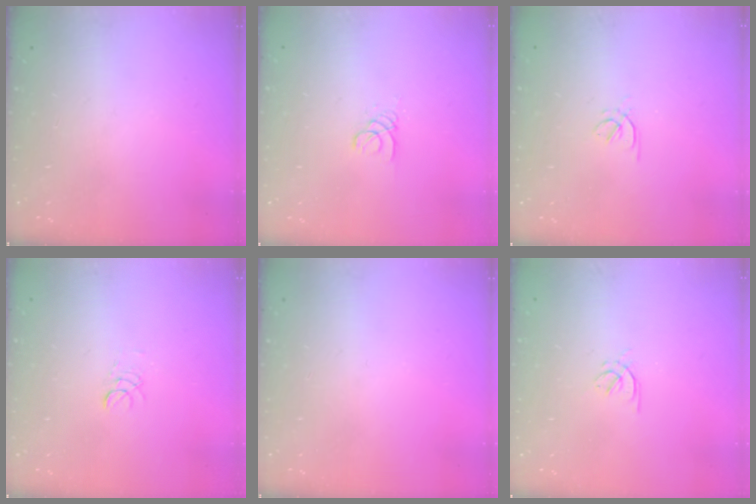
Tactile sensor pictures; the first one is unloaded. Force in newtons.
{"total": 1.8, "press": 1.8, "slide": 0.2}
{"total": 1.6, "press": 1.5, "slide": 0.5}
{"total": 2.9, "press": 2.8, "slide": 0.3}
{"total": 0.0}
{"total": 2.2, "press": 2.1, "slide": 0.7}